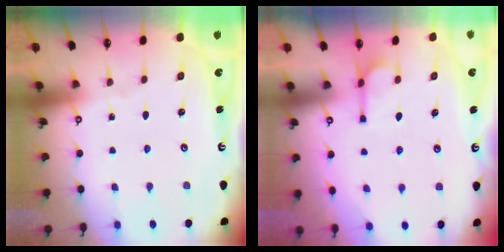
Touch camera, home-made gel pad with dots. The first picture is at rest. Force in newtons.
{"total": 2.2, "press": 1.8, "slide": 1.2}